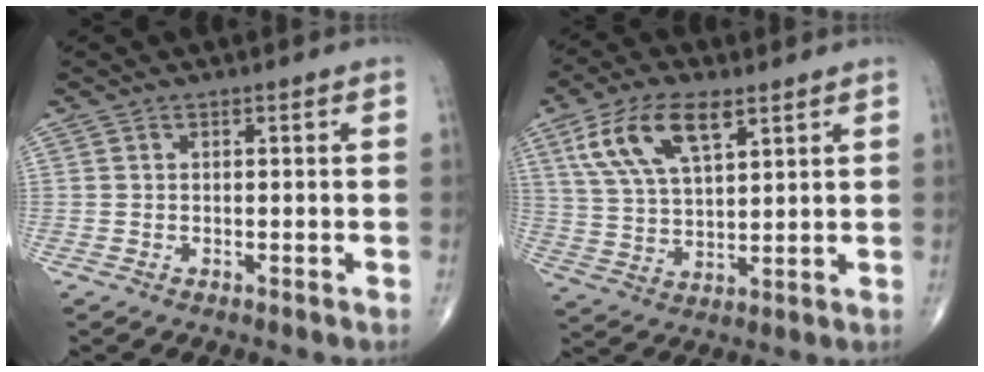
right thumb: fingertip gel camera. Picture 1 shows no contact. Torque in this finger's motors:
{"motor_torque": [-0.46, 1.22, 1.01, 0.75, 0.36]}